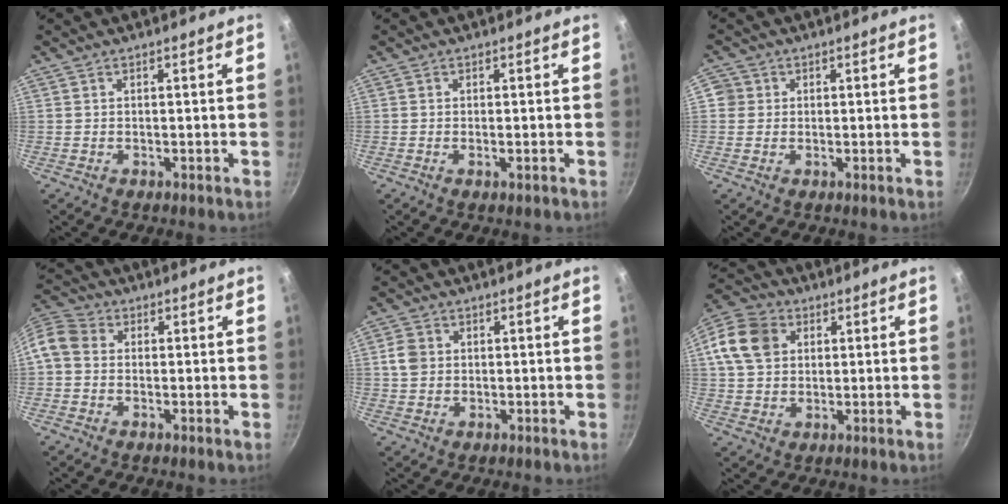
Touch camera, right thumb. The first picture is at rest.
{"total": 1.1, "force": [-0.4, 0.2, 1.1], "torque": [-0.025, 0.000, -0.009]}
{"total": 2.9, "force": [0.2, 2.9, 0.5], "torque": [0.016, 0.006, -0.004]}
{"total": 7.9, "force": [-0.3, 6.5, 4.5], "torque": [-0.095, 0.027, -0.023]}
{"total": 3.6, "force": [0.4, 3.1, 1.9], "torque": [-0.024, 0.005, 0.002]}
{"total": 12.8, "force": [3.3, 10.2, 7.0], "torque": [-0.125, 0.018, 0.047]}